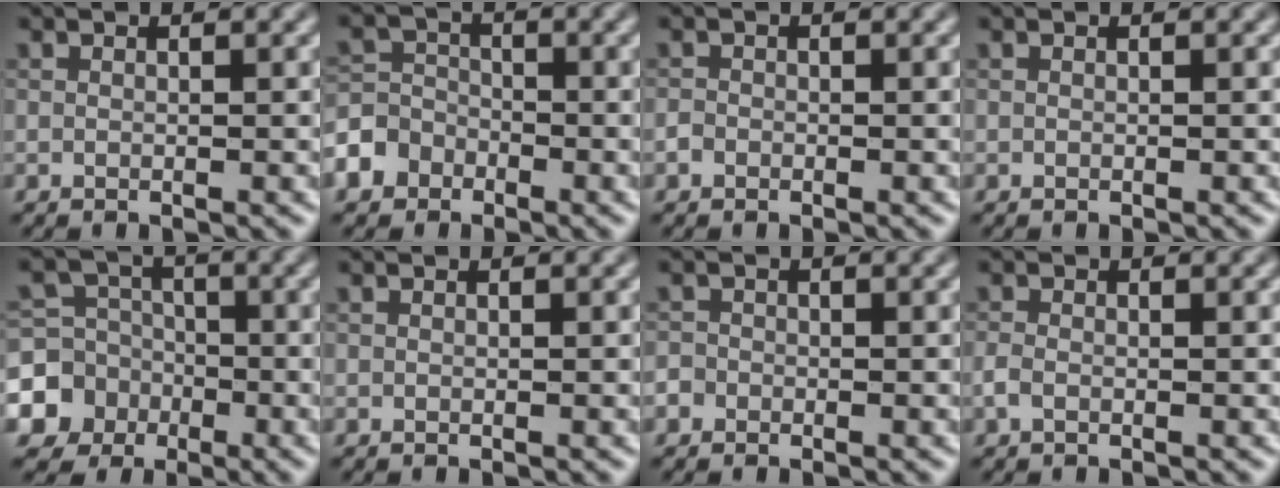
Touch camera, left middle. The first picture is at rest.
{"total": 5.0, "force": [-3.1, 3.8, 1.0], "torque": [-0.004, -0.005, -0.065]}
{"total": 0.7, "force": [-0.4, 0.5, 0.1], "torque": [0.000, -0.002, -0.010]}
{"total": 0.0}
{"total": 8.9, "force": [-3.0, 8.2, 1.6], "torque": [-0.044, -0.011, -0.073]}
{"total": 0.0}
{"total": 1.2, "force": [-0.7, 1.0, 0.2], "torque": [-0.002, 0.003, -0.011]}
{"total": 1.0, "force": [-0.5, 0.6, 0.7], "torque": [-0.016, -0.001, -0.014]}